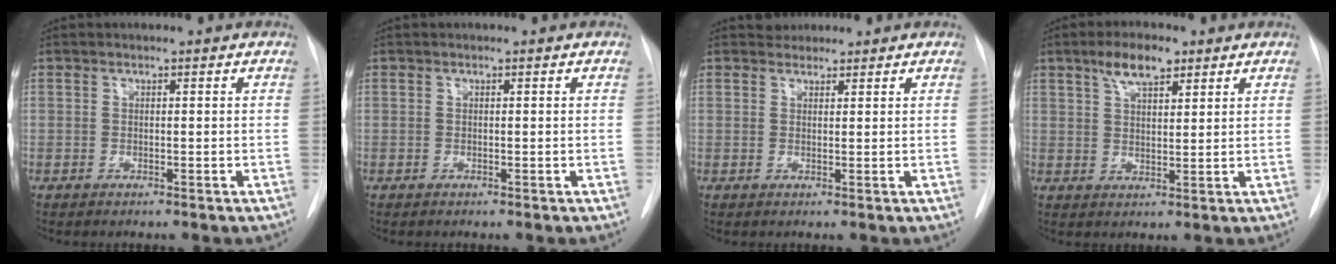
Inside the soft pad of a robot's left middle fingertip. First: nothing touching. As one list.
[{"total": 0.0}, {"total": 1.6, "force": [1.5, 0.7, -0.3], "torque": [0.003, 0.006, 0.021]}, {"total": 5.7, "force": [3.7, 2.0, 3.9], "torque": [-0.075, 0.009, 0.064]}]